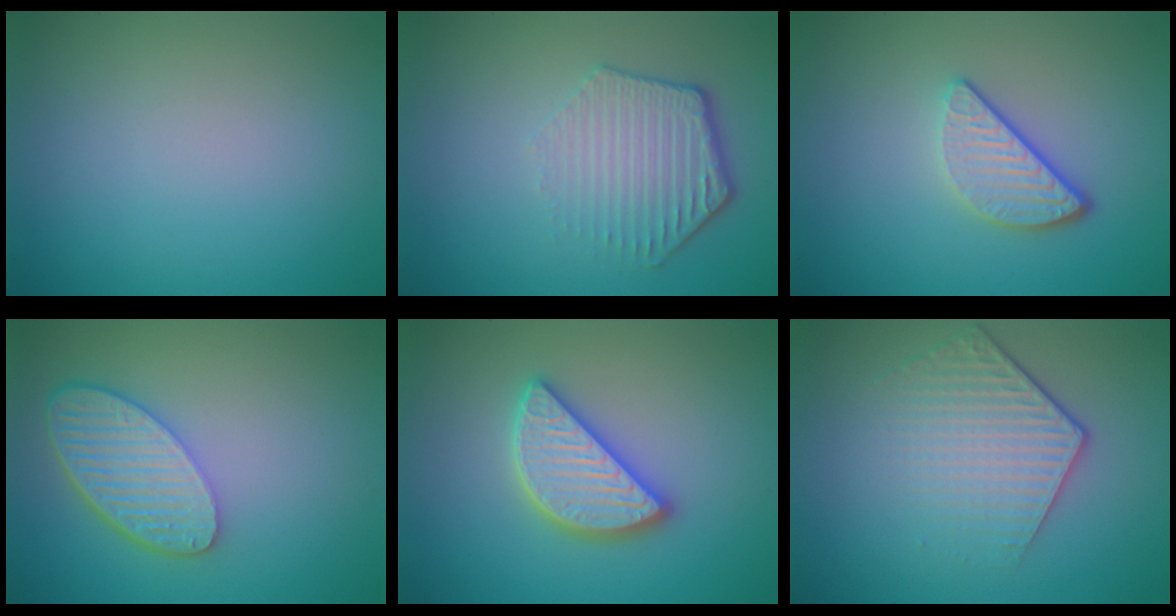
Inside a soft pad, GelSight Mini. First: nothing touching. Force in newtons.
{"total": 4.1, "press": 3.1, "slide": 2.6}
{"total": 3.4, "press": 2.7, "slide": 2.0}
{"total": 5.7, "press": 4.4, "slide": 3.6}
{"total": 4.5, "press": 4.5, "slide": 0.4}
{"total": 4.4, "press": 3.2, "slide": 3.0}